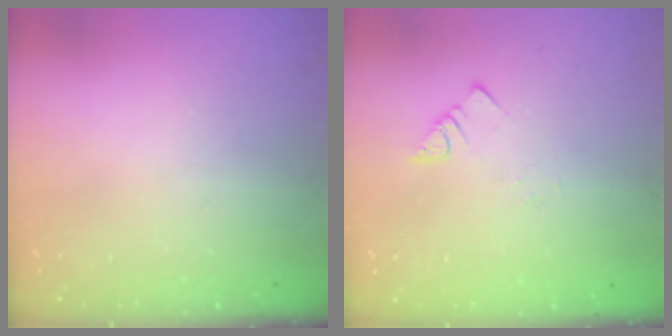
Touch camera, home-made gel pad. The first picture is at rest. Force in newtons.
{"total": 1.5, "press": 1.5, "slide": 0.3}